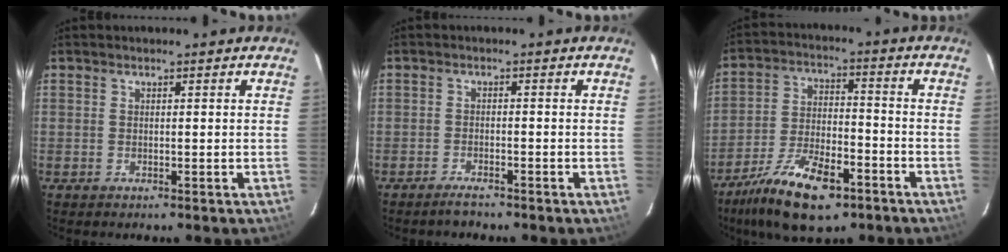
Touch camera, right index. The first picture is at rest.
{"total": 2.4, "force": [-2.2, 0.6, 0.9], "torque": [-0.027, 0.000, -0.039]}
{"total": 15.9, "force": [-10.3, 6.3, 10.3], "torque": [-0.212, -0.021, -0.180]}